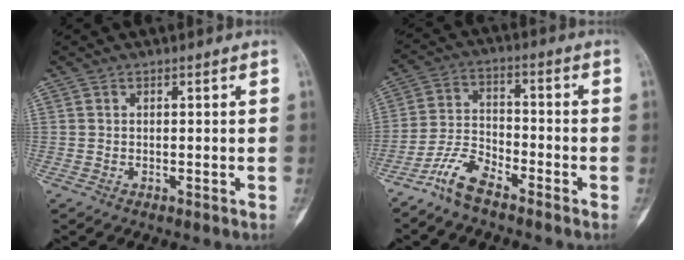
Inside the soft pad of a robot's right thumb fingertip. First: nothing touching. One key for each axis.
{"total": 7.5, "fx": -5.7, "fy": 2.5, "fz": 4.1, "tx": -0.090, "ty": 0.034, "tz": -0.120}